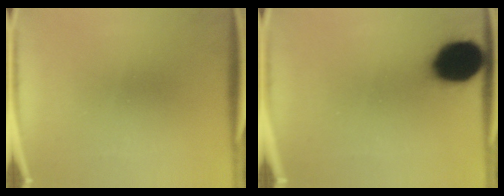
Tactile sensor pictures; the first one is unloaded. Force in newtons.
{"total": 17.1}